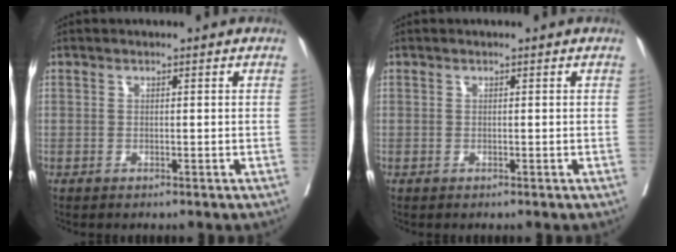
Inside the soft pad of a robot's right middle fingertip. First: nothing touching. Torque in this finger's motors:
{"motor_torque": [0.00, 0.00, 0.00, 0.00]}